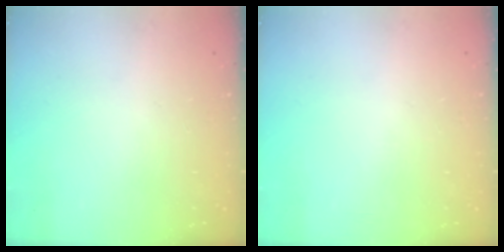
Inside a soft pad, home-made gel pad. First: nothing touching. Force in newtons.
{"total": 0.0}